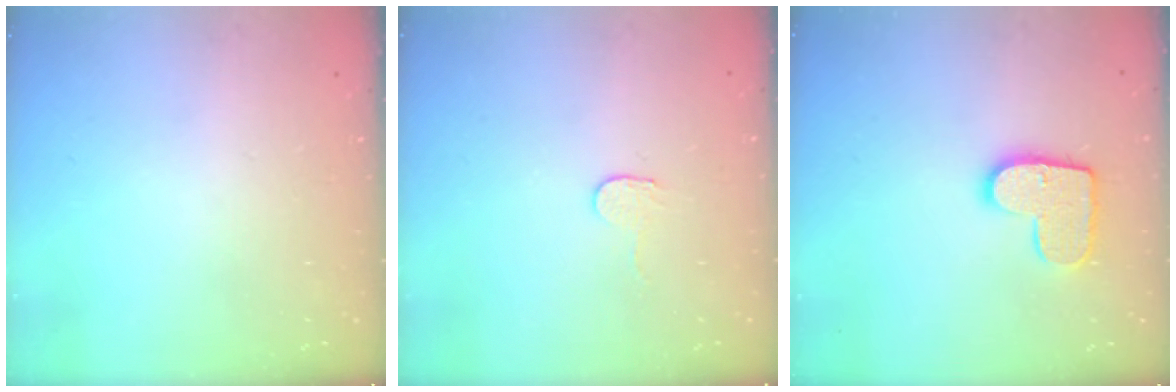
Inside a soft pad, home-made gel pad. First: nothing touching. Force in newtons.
{"total": 2.7, "press": 2.7, "slide": 0.2}
{"total": 11.8, "press": 11.7, "slide": 0.6}